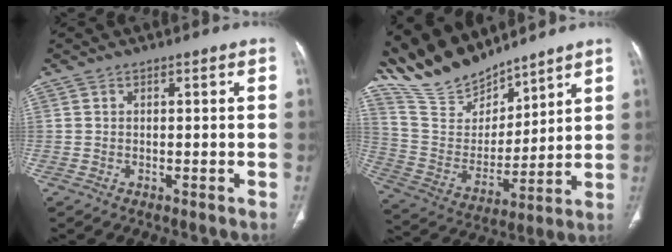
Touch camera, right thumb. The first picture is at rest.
{"total": 16.1, "force": [14.7, 5.1, 4.1], "torque": [-0.055, -0.074, 0.298]}